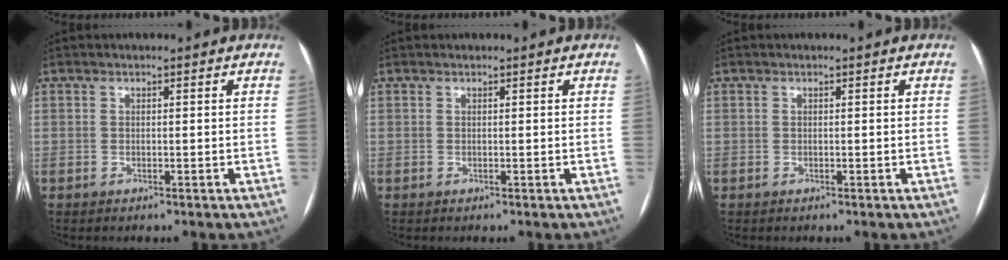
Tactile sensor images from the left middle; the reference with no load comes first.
{"total": 0.0}
{"total": 0.0}